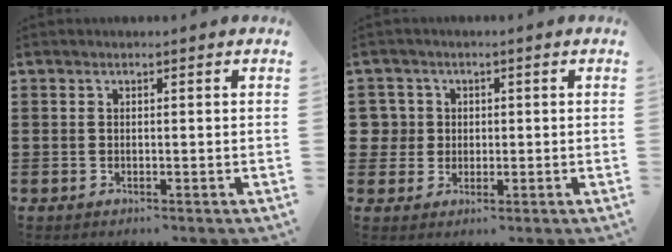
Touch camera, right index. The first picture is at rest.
{"total": 3.3, "force": [0.3, 3.3, 0.4], "torque": [-0.024, 0.011, 0.004]}